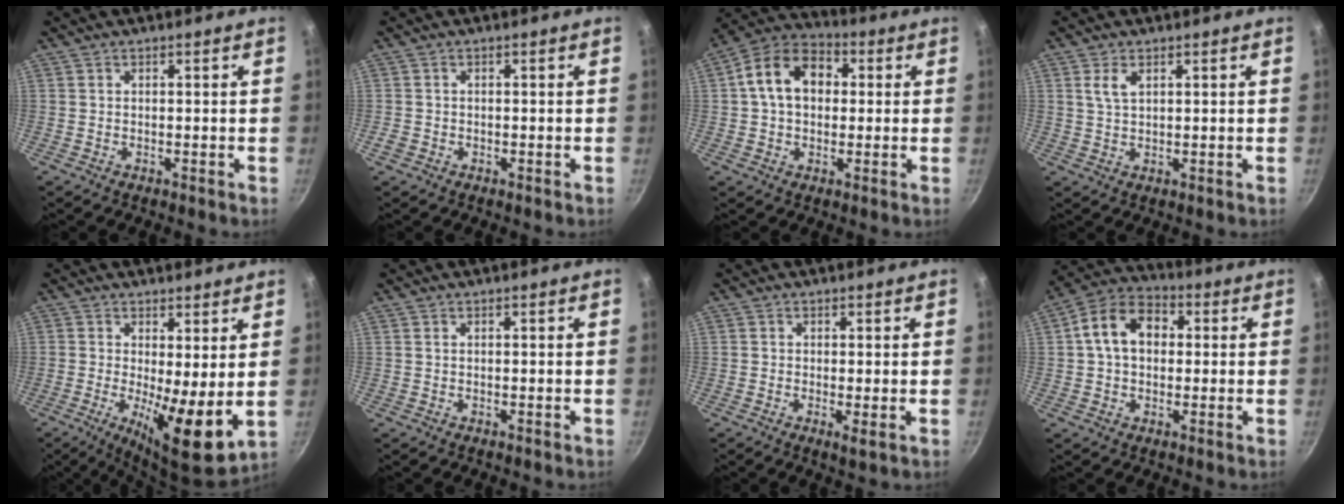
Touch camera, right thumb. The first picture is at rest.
{"total": 1.4, "force": [-0.6, 1.2, 0.6], "torque": [-0.011, 0.001, -0.009]}
{"total": 12.6, "force": [1.7, 9.2, 8.4], "torque": [-0.110, 0.027, 0.009]}
{"total": 3.2, "force": [1.3, 1.7, 2.4], "torque": [-0.045, -0.003, 0.027]}
{"total": 10.5, "force": [0.3, 3.1, 10.0], "torque": [-0.151, -0.026, 0.006]}
{"total": 0.0}
{"total": 1.7, "force": [-0.1, 0.4, 1.6], "torque": [-0.030, -0.007, -0.003]}
{"total": 11.2, "force": [1.5, 8.2, 7.5], "torque": [-0.099, 0.027, 0.006]}